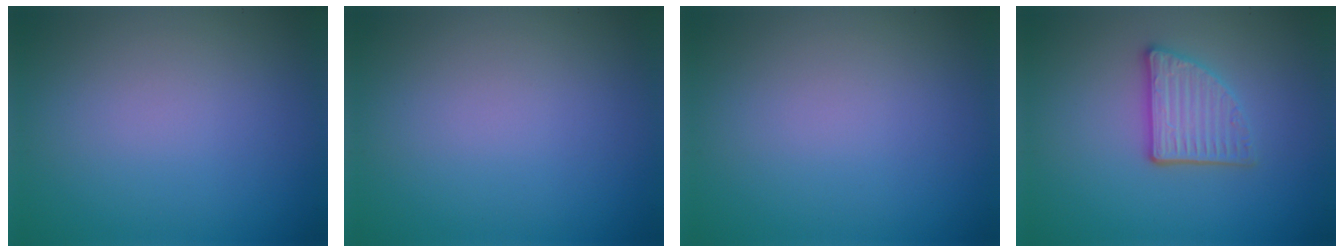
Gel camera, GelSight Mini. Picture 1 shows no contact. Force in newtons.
{"total": 0.0}
{"total": 0.0}
{"total": 3.5, "press": 3.0, "slide": 1.7}